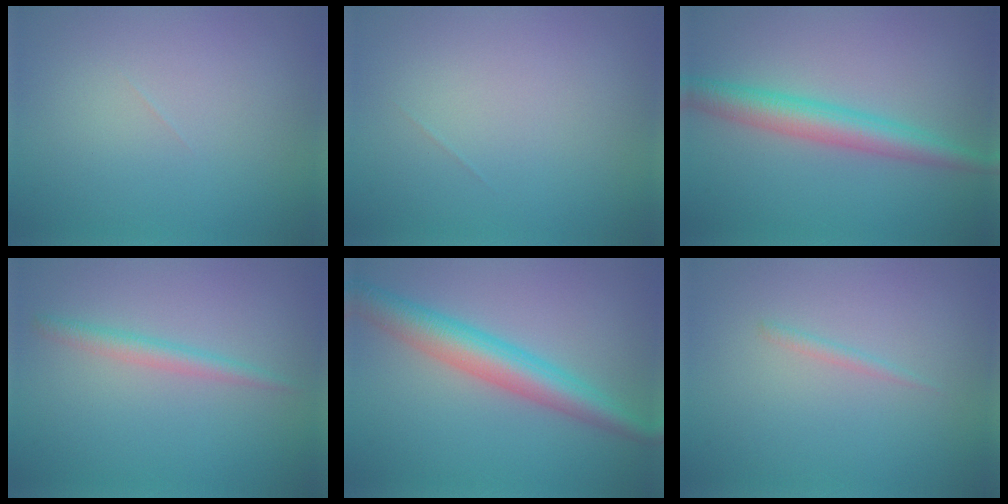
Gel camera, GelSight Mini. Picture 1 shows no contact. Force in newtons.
{"total": 0.0}
{"total": 4.2, "press": 4.2, "slide": 0.1}
{"total": 1.8, "press": 1.8, "slide": 0.0}
{"total": 5.4, "press": 5.4, "slide": 0.0}
{"total": 0.7, "press": 0.7, "slide": 0.0}